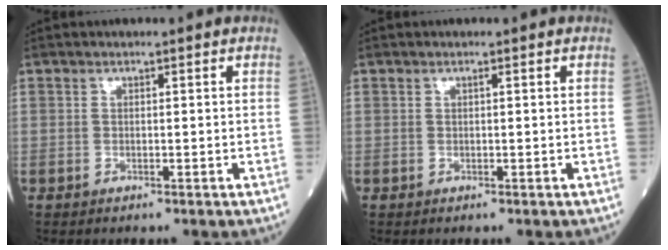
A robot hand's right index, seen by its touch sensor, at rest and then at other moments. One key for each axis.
{"total": 0.0}